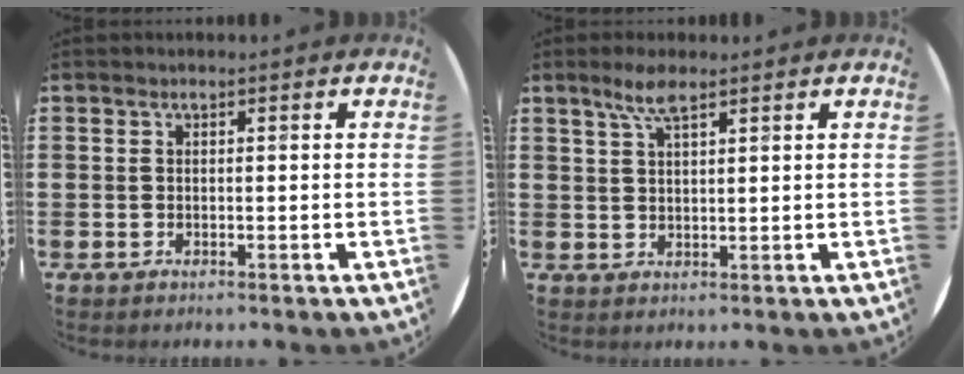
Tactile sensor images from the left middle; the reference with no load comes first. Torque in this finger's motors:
{"motor_torque": [0.51, -0.35, 0.11, 0.08]}